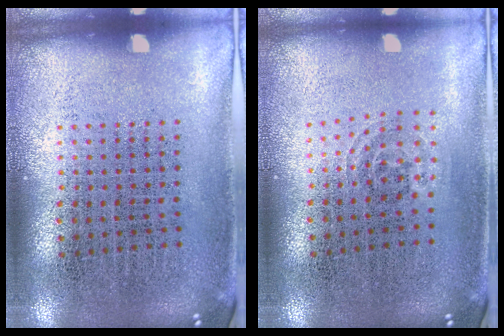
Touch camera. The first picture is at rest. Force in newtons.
{"total": 0.8, "press": 0.6, "slide": 0.6}